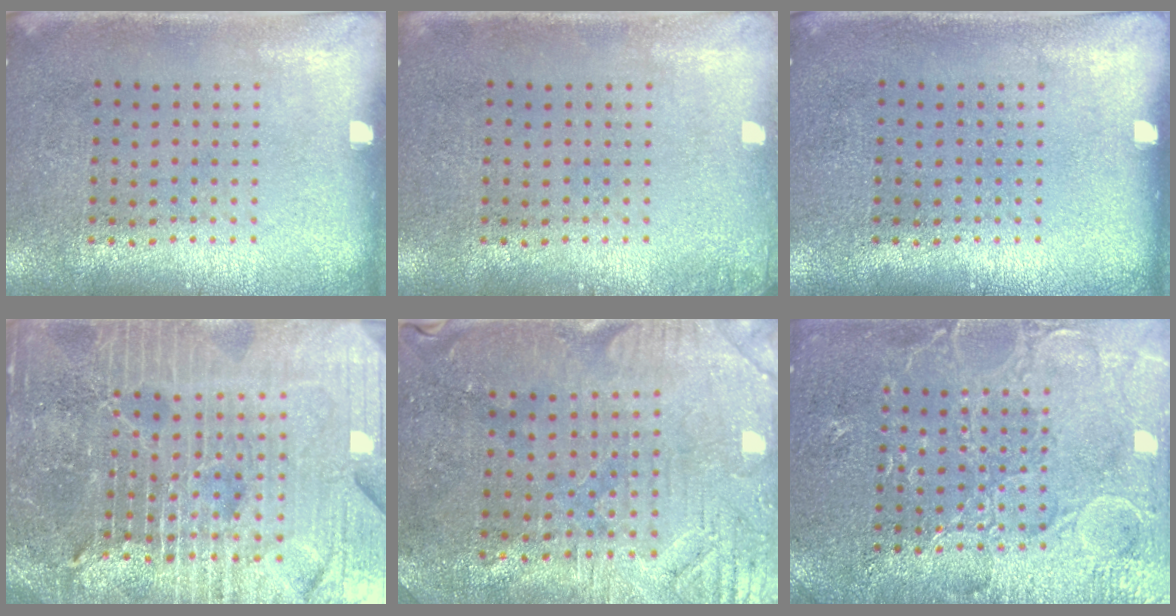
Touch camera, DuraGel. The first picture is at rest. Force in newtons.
{"total": 0.7, "press": 0.6, "slide": 0.2}
{"total": 0.0}
{"total": 6.9, "press": 6.0, "slide": 3.4}
{"total": 1.2, "press": 1.1, "slide": 0.4}
{"total": 5.6, "press": 5.5, "slide": 0.7}